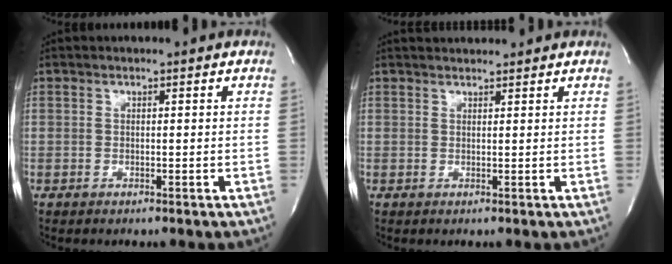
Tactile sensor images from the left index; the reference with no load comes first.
{"total": 3.1, "force": [3.1, 0.3, 0.5], "torque": [-0.011, 0.024, 0.047]}